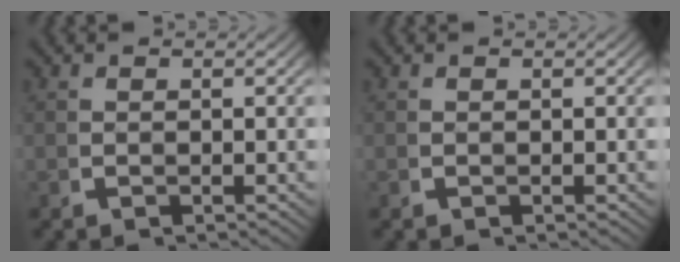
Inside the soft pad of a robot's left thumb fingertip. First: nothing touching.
{"total": 0.0}